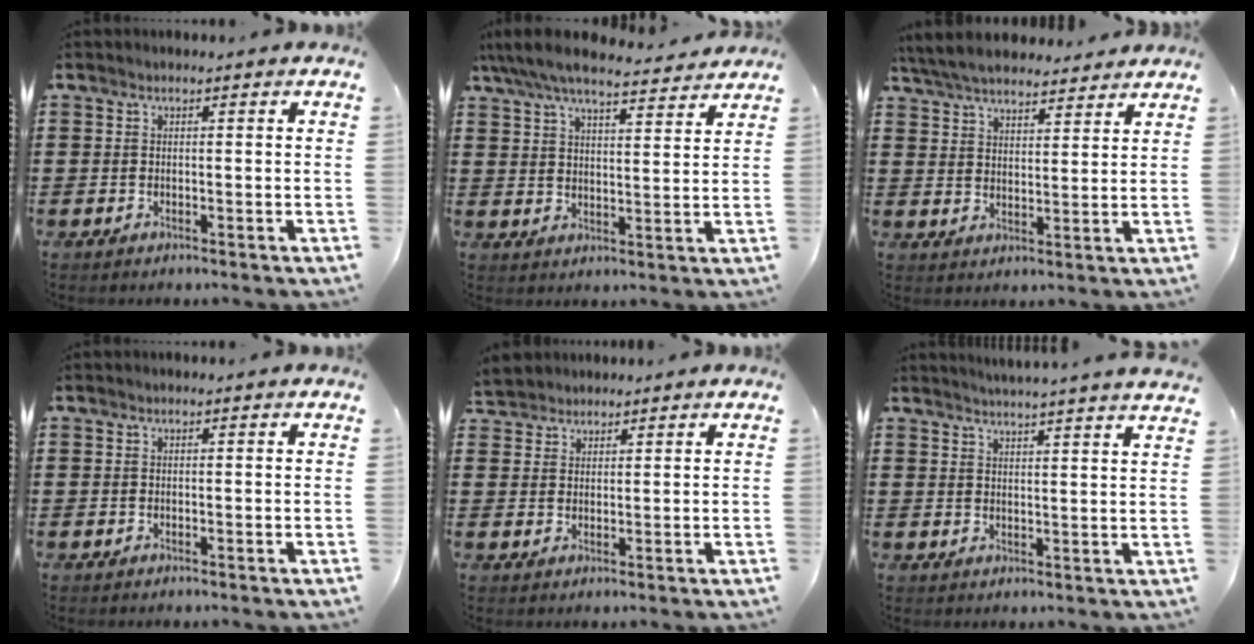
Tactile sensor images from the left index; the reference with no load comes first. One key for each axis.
{"total": 7.0, "fx": 6.2, "fy": 1.1, "fz": 3.1, "tx": -0.083, "ty": -0.028, "tz": 0.110}
{"total": 6.0, "fx": 5.7, "fy": 1.3, "fz": 1.6, "tx": -0.053, "ty": -0.017, "tz": 0.105}
{"total": 0.0}
{"total": 2.4, "fx": 2.2, "fy": 0.9, "fz": -0.3, "tx": -0.004, "ty": 0.003, "tz": 0.043}
{"total": 3.5, "fx": 3.3, "fy": -1.1, "fz": 0.5, "tx": -0.018, "ty": -0.019, "tz": 0.058}